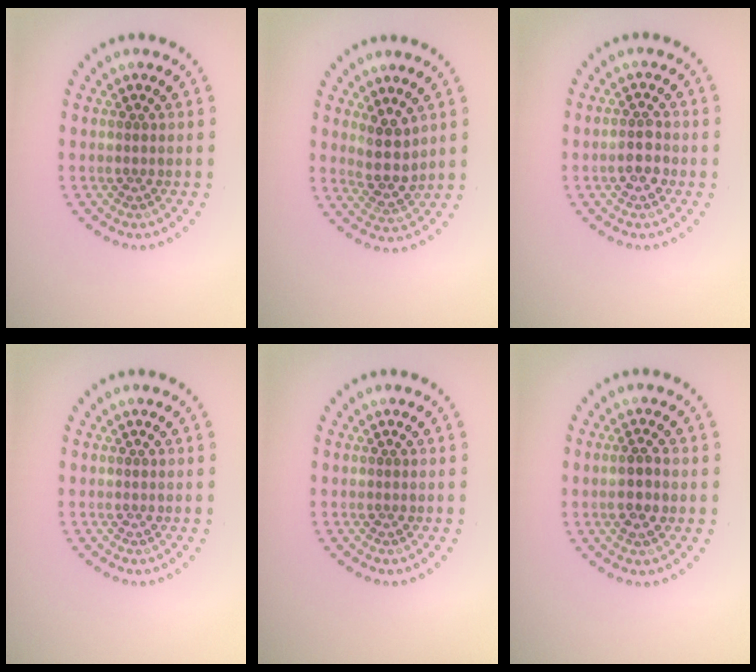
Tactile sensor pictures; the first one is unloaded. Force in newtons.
{"total": 2.7, "press": 2.2, "slide": 1.6}
{"total": 2.1, "press": 2.0, "slide": 0.7}
{"total": 0.0}
{"total": 0.0}
{"total": 2.2, "press": 2.1, "slide": 0.5}